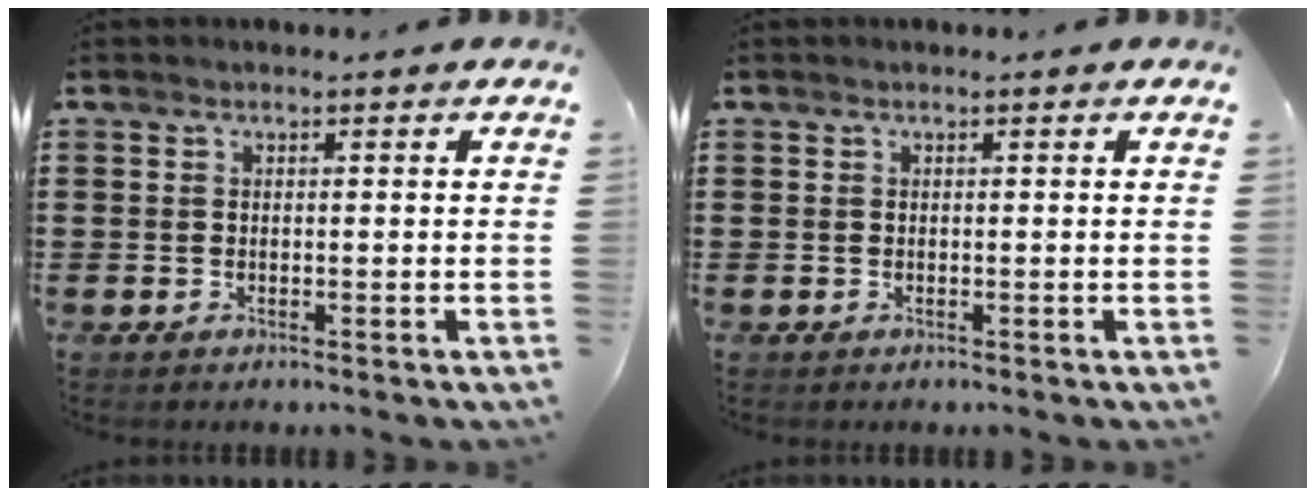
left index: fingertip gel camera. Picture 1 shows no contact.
{"total": 0.0}